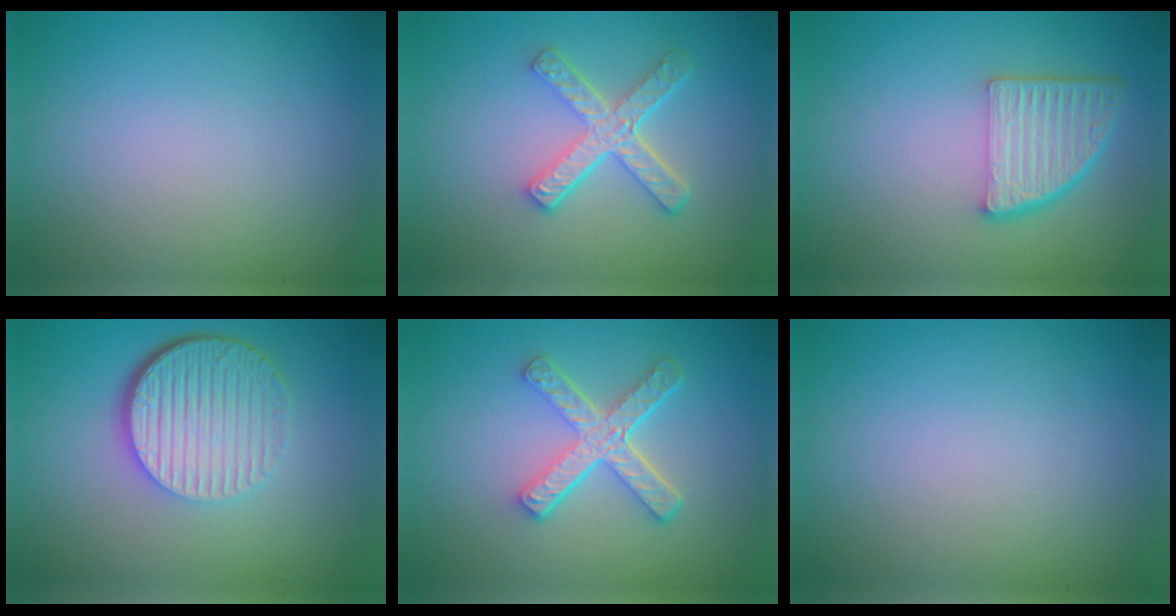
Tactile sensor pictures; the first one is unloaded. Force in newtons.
{"total": 4.6, "press": 3.3, "slide": 3.2}
{"total": 5.1, "press": 3.7, "slide": 3.5}
{"total": 6.7, "press": 4.4, "slide": 5.0}
{"total": 4.9, "press": 3.5, "slide": 3.4}
{"total": 0.0}